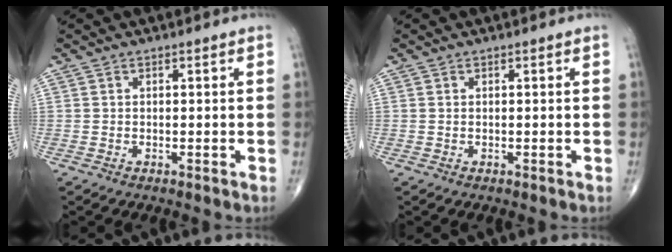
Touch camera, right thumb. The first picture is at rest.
{"total": 0.0}